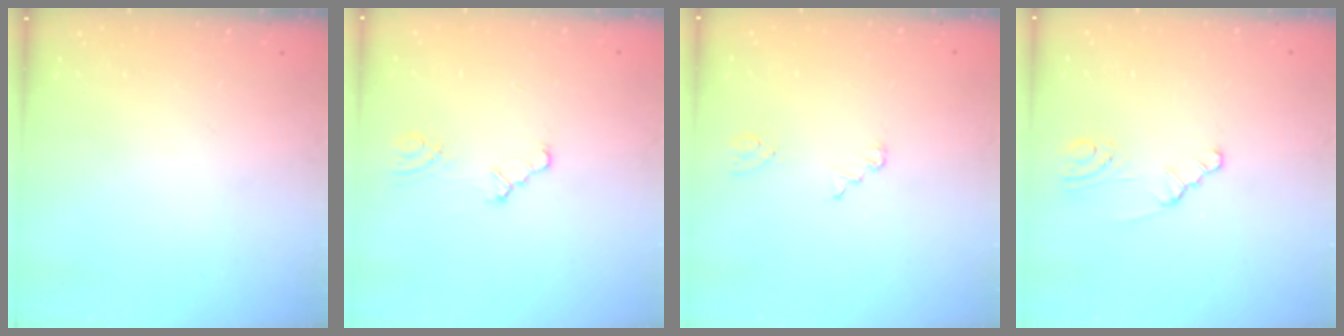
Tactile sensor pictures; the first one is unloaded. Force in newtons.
{"total": 1.6, "press": 1.6, "slide": 0.2}
{"total": 2.7, "press": 2.7, "slide": 0.4}
{"total": 2.1, "press": 2.1, "slide": 0.3}